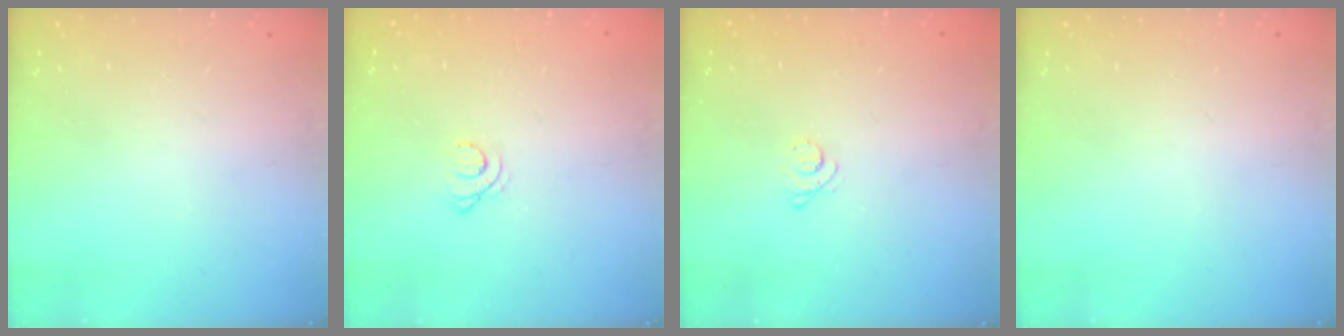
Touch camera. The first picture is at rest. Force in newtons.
{"total": 2.0, "press": 2.0, "slide": 0.2}
{"total": 2.6, "press": 2.5, "slide": 0.3}
{"total": 0.0}